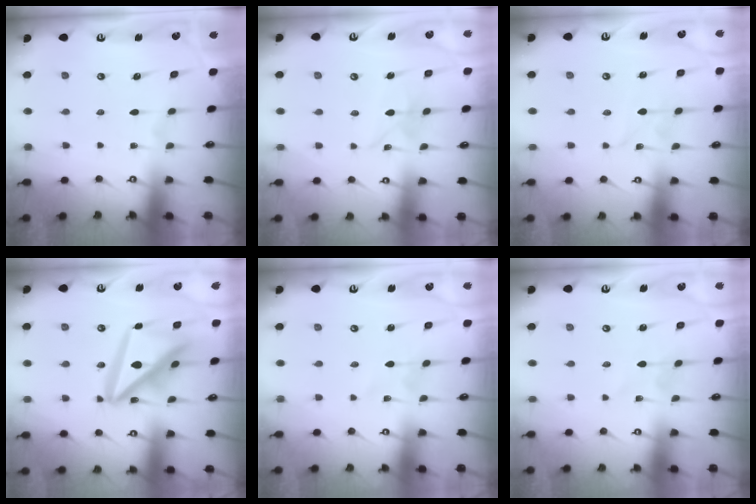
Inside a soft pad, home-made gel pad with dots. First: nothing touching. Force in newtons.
{"total": 5.6, "press": 5.6, "slide": 0.4}
{"total": 1.2, "press": 1.2, "slide": 0.1}
{"total": 17.3, "press": 17.2, "slide": 1.7}
{"total": 1.0, "press": 1.0, "slide": 0.1}
{"total": 0.6, "press": 0.6, "slide": 0.1}